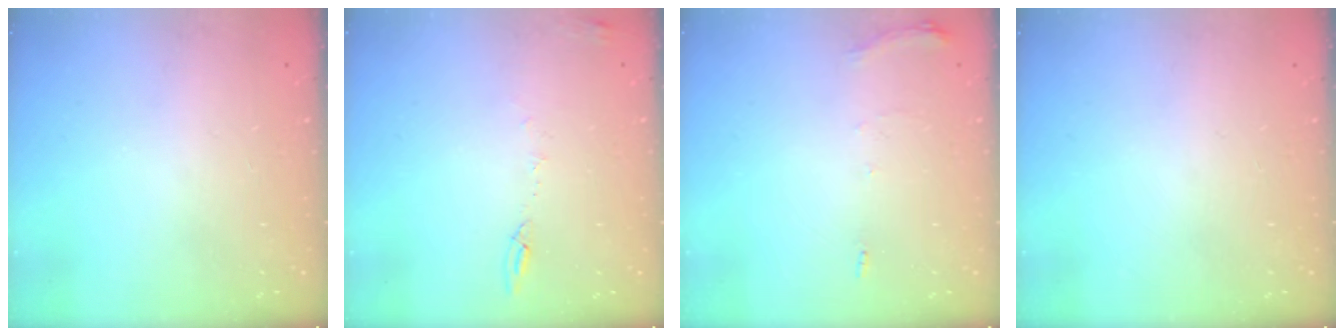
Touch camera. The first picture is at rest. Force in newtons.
{"total": 5.2, "press": 5.1, "slide": 0.7}
{"total": 5.7, "press": 5.7, "slide": 0.8}
{"total": 0.0}